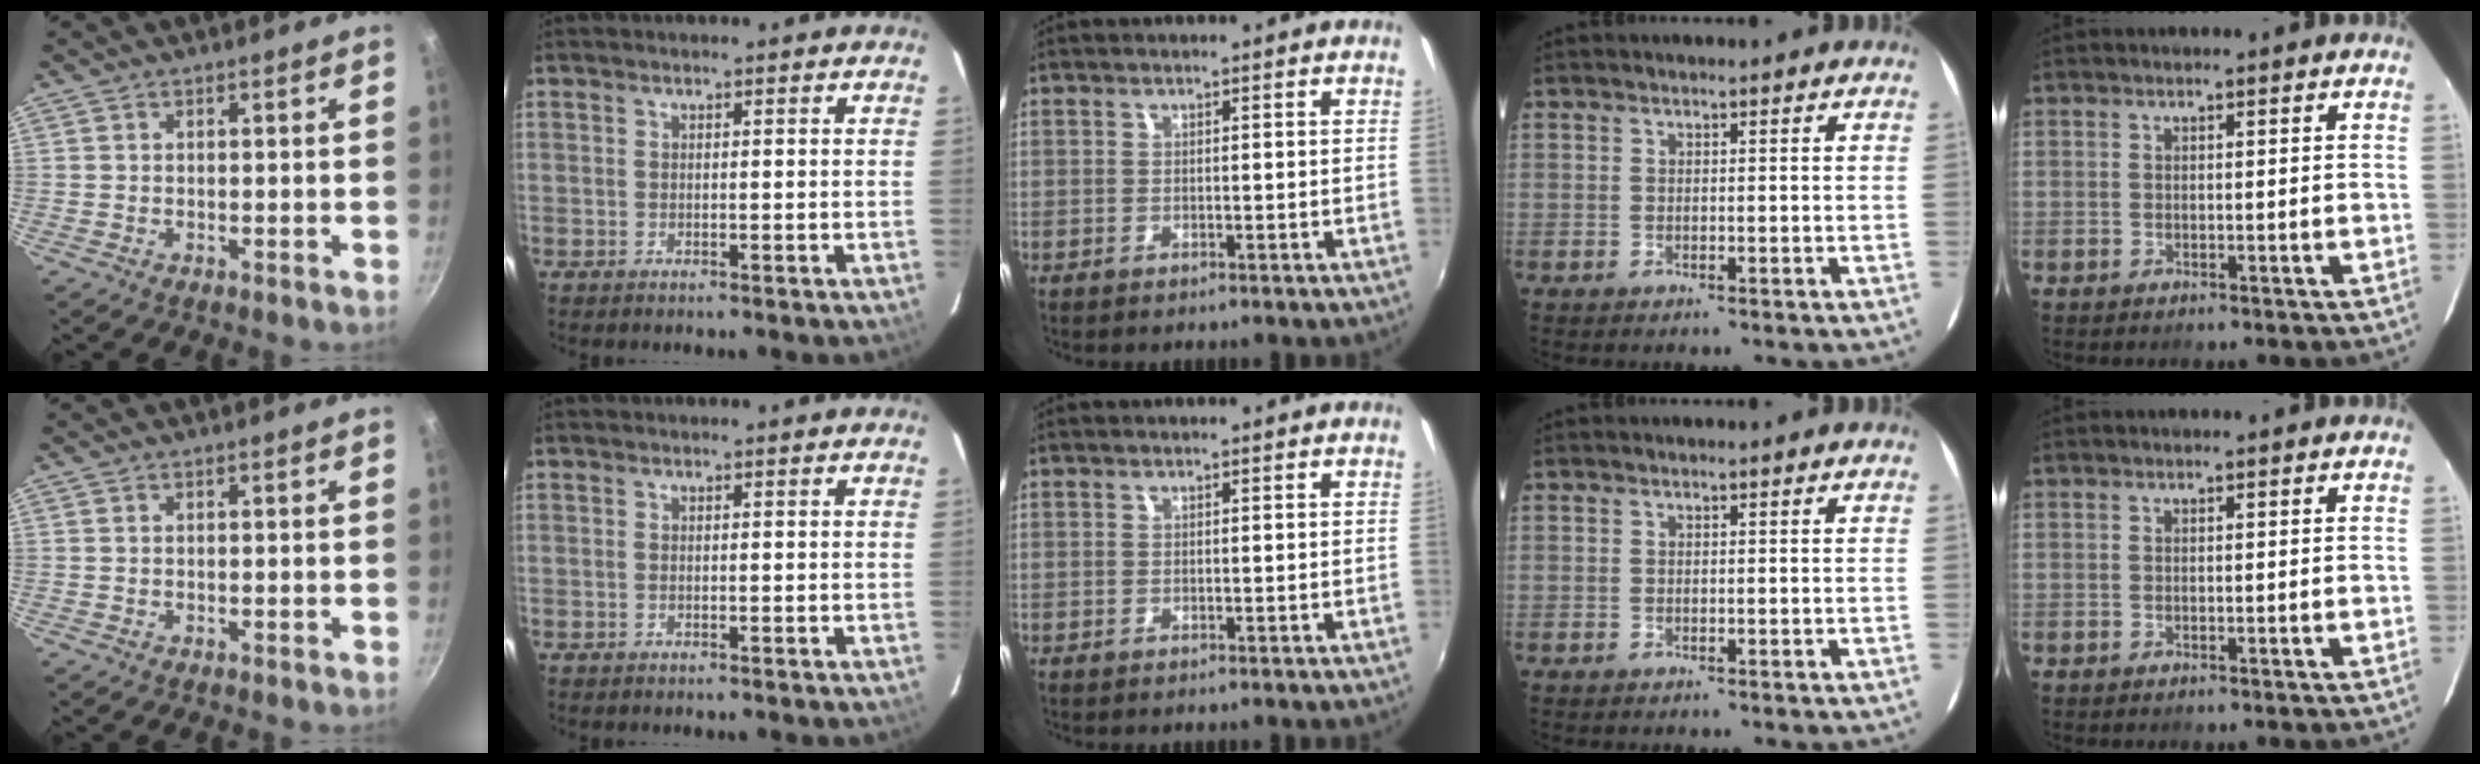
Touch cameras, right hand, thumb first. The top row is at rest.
{}